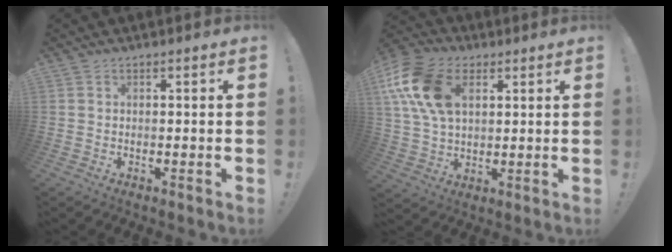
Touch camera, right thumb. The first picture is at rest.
{"total": 18.5, "force": [6.4, 12.5, 12.0], "torque": [-0.227, -0.014, 0.120]}